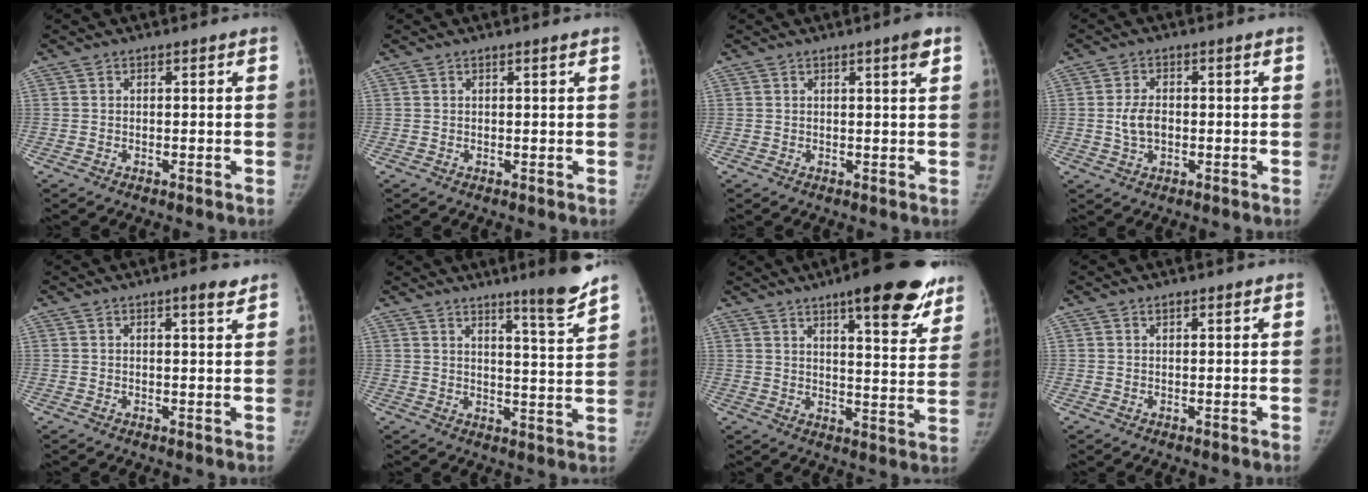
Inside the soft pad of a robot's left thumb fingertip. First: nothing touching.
{"total": 0.6, "force": [0.4, -0.1, 0.4], "torque": [-0.014, -0.003, 0.011]}
{"total": 2.5, "force": [1.4, 0.1, 2.1], "torque": [-0.032, -0.007, 0.019]}
{"total": 4.3, "force": [-0.3, 2.7, 3.4], "torque": [-0.065, 0.008, -0.004]}
{"total": 3.0, "force": [2.1, 0.5, 2.2], "torque": [-0.029, -0.013, 0.029]}
{"total": 9.1, "force": [7.1, -0.2, 5.8], "torque": [-0.075, -0.058, 0.101]}
{"total": 19.9, "force": [13.2, 5.3, 14.0], "torque": [-0.151, -0.056, 0.173]}
{"total": 1.2, "force": [1.0, 0.3, 0.6], "torque": [-0.011, -0.006, 0.016]}